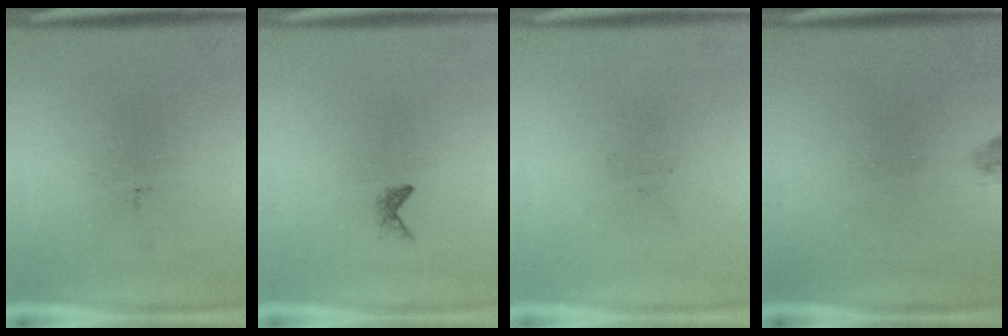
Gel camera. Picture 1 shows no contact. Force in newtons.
{"total": 0.6}
{"total": 0.0}
{"total": 0.8}